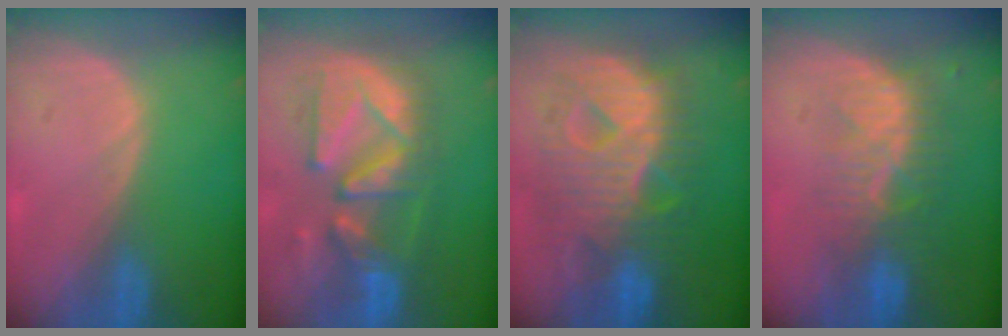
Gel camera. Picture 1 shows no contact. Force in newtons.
{"total": 11.4, "press": 10.8, "slide": 3.7}
{"total": 12.4, "press": 12.4, "slide": 1.4}
{"total": 8.2, "press": 7.3, "slide": 3.7}